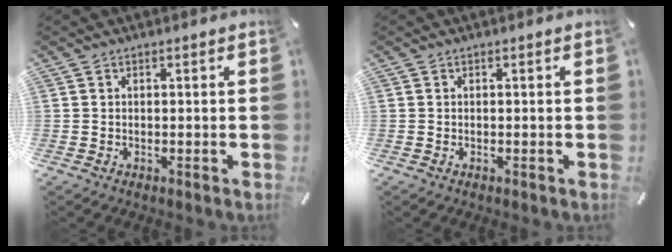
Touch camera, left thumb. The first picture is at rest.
{"total": 0.0}